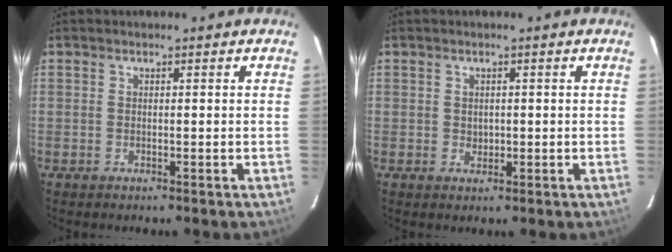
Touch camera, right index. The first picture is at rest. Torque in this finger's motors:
{"motor_torque": [-0.12, 0.07, -0.02, -0.01]}